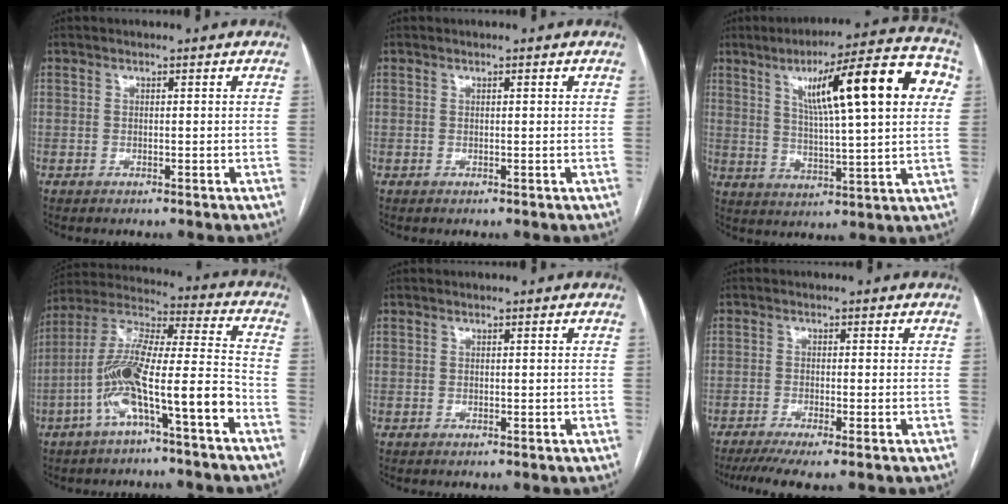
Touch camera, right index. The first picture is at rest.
{"total": 0.5, "force": [0.2, 0.1, 0.4], "torque": [-0.008, 0.003, 0.003]}
{"total": 19.8, "force": [6.4, 2.3, 18.6], "torque": [-0.263, 0.034, 0.088]}
{"total": 14.7, "force": [-6.1, 1.4, 13.3], "torque": [-0.254, 0.025, -0.108]}
{"total": 0.0}
{"total": 5.5, "force": [-3.8, 0.3, 4.0], "torque": [-0.068, -0.010, -0.066]}